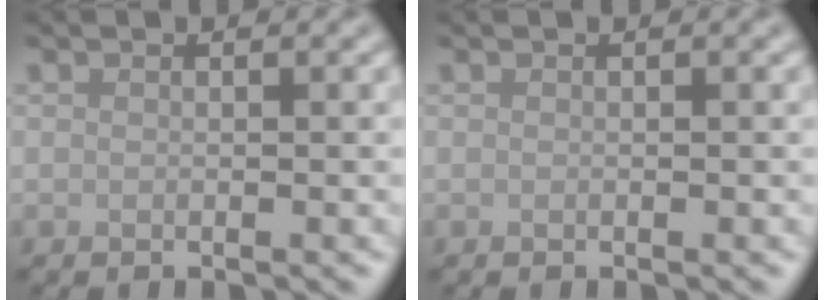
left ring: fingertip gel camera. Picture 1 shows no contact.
{"total": 0.0}